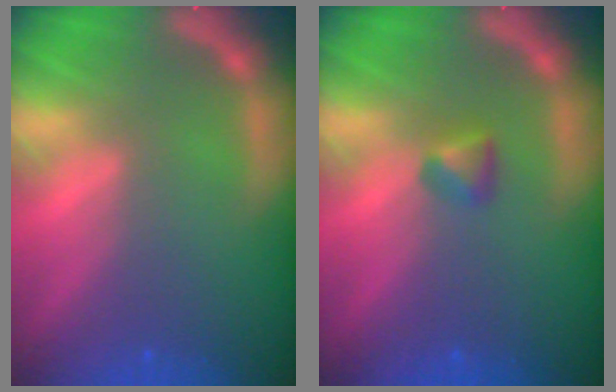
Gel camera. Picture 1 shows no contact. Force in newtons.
{"total": 1.4}